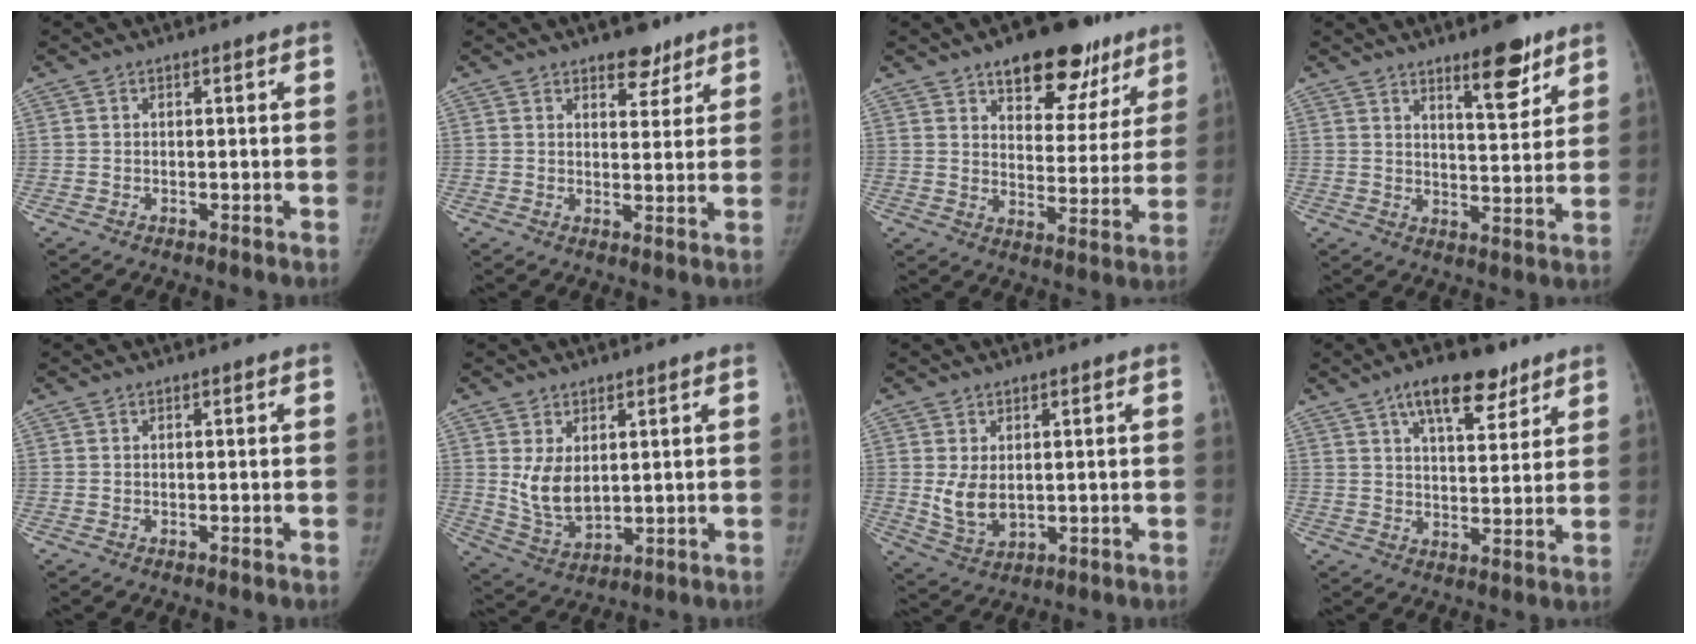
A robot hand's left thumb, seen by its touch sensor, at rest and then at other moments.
{"total": 5.4, "force": [3.9, 2.8, 2.4], "torque": [-0.005, -0.024, 0.057]}
{"total": 18.8, "force": [12.1, 9.4, 10.8], "torque": [-0.082, -0.044, 0.171]}
{"total": 9.2, "force": [6.3, 2.8, 6.2], "torque": [-0.069, -0.045, 0.095]}
{"total": 0.0}
{"total": 7.8, "force": [2.1, 4.9, 5.7], "torque": [-0.092, -0.024, 0.058]}
{"total": 6.1, "force": [0.8, 4.0, 4.5], "torque": [-0.074, -0.019, 0.030]}
{"total": 11.8, "force": [7.4, 5.0, 7.6], "torque": [-0.091, -0.032, 0.116]}